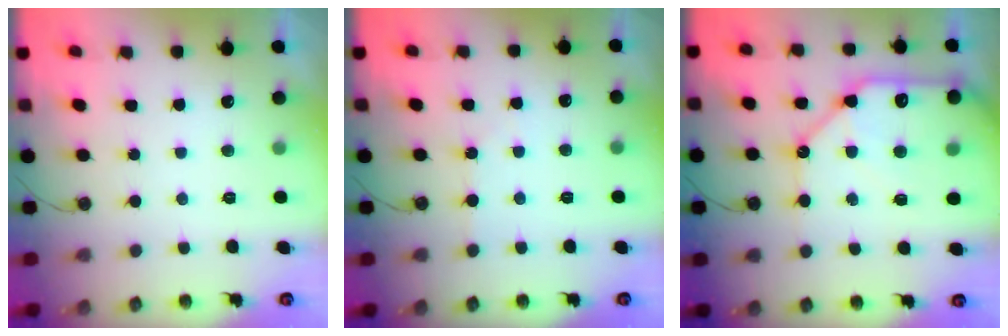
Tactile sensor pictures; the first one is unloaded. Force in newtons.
{"total": 2.9, "press": 2.8, "slide": 0.5}
{"total": 17.7, "press": 17.5, "slide": 2.2}